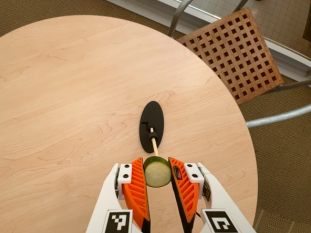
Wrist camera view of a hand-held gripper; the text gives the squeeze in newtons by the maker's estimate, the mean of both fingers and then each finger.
{"total": 8.3, "left": 8.2, "right": 8.3}